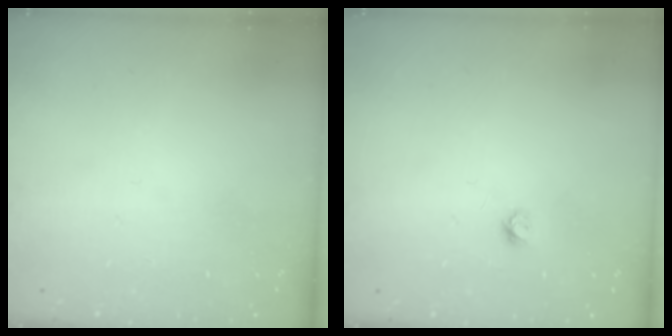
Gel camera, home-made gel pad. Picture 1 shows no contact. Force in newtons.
{"total": 3.4, "press": 3.4, "slide": 0.4}